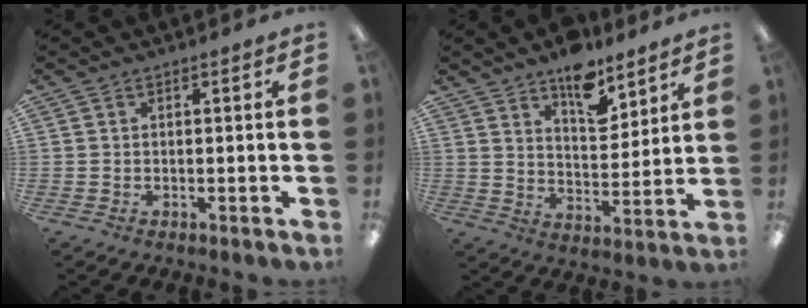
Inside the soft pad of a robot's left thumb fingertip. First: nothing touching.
{"total": 10.8, "force": [8.5, 4.7, 4.8], "torque": [-0.058, -0.056, 0.148]}